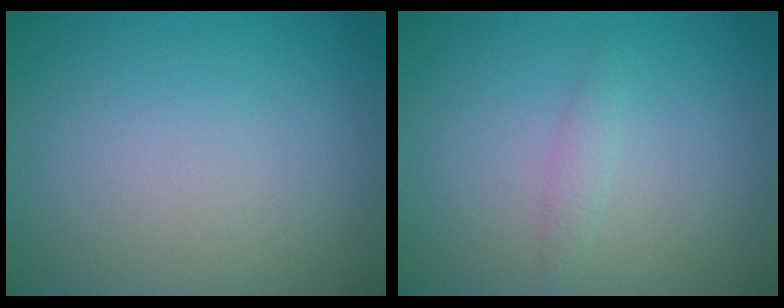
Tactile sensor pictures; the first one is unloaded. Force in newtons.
{"total": 1.0, "press": 1.0, "slide": 0.1}